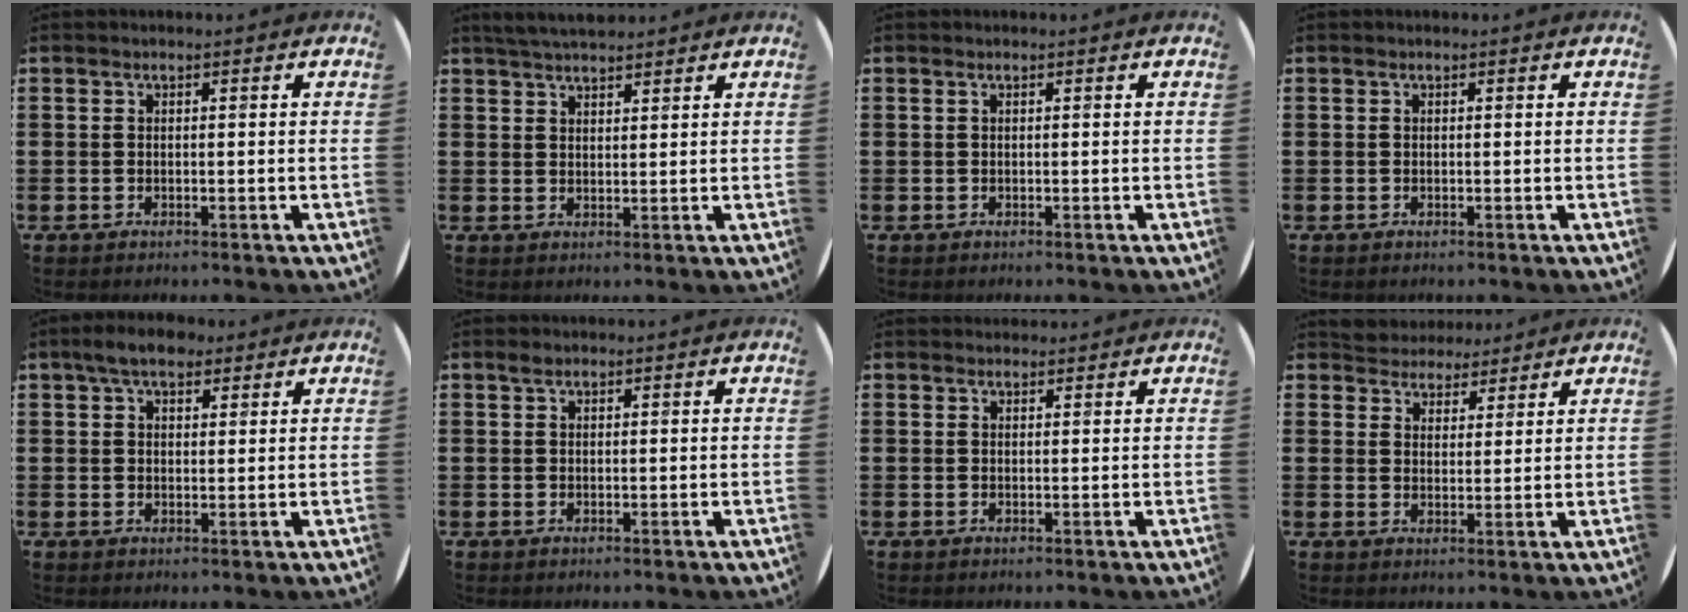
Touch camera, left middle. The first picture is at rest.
{"total": 3.8, "force": [3.7, 0.5, 0.9], "torque": [-0.025, -0.005, 0.068]}
{"total": 0.0}
{"total": 0.0}
{"total": 4.3, "force": [3.3, 2.0, 1.9], "torque": [-0.028, 0.002, 0.057]}
{"total": 0.9, "force": [0.7, 0.5, 0.3], "torque": [0.001, 0.002, 0.011]}
{"total": 0.9, "force": [0.9, 0.2, -0.1], "torque": [0.009, -0.001, 0.015]}
{"total": 4.1, "force": [3.8, 1.5, -0.2], "torque": [-0.009, -0.008, 0.072]}